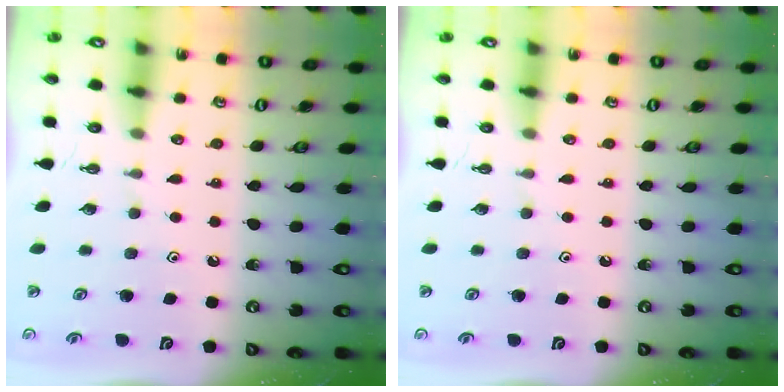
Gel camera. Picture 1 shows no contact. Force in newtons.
{"total": 0.0}